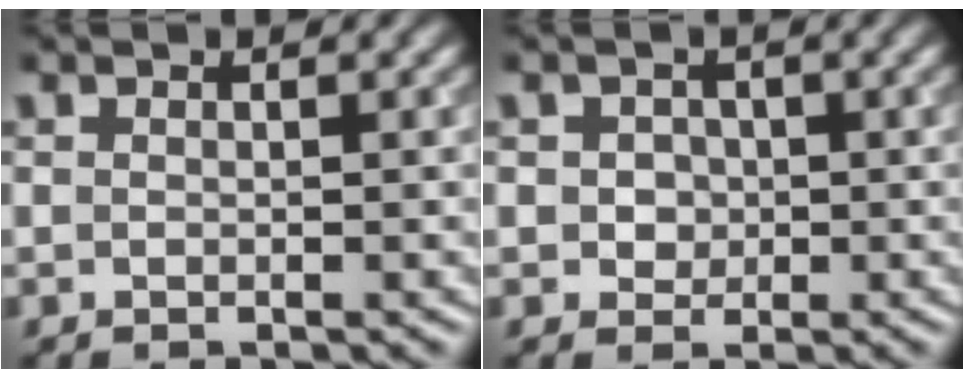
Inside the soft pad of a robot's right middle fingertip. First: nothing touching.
{"total": 1.7, "force": [0.2, 1.5, 0.6], "torque": [0.000, 0.005, 0.001]}